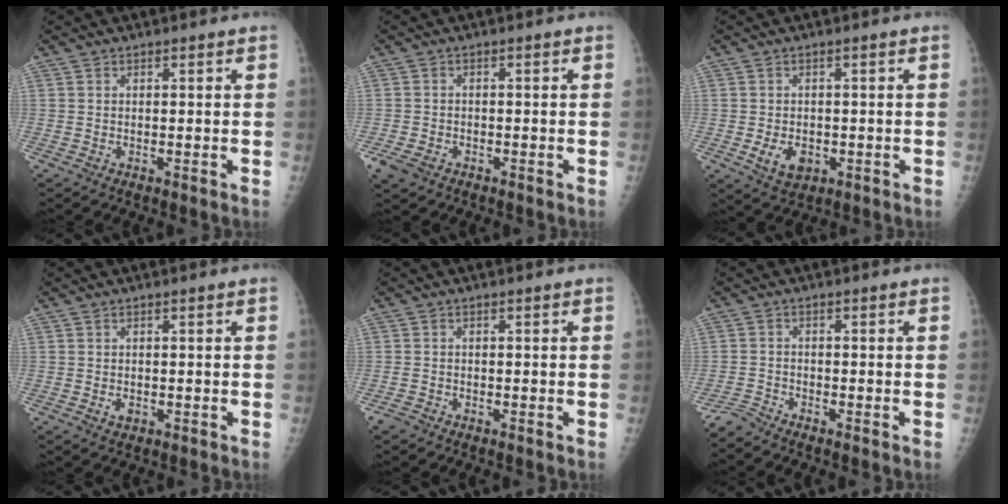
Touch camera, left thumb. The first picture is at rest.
{"total": 3.8, "force": [-2.2, 2.6, 1.7], "torque": [-0.039, 0.002, -0.037]}
{"total": 4.8, "force": [-1.3, 3.4, 3.1], "torque": [-0.041, 0.000, -0.012]}
{"total": 1.2, "force": [-0.2, 0.9, 0.8], "torque": [-0.007, -0.001, -0.001]}
{"total": 1.8, "force": [-1.3, 1.1, 0.5], "torque": [-0.012, 0.003, -0.025]}
{"total": 2.4, "force": [-2.4, 0.1, 0.0], "torque": [-0.003, -0.007, -0.055]}